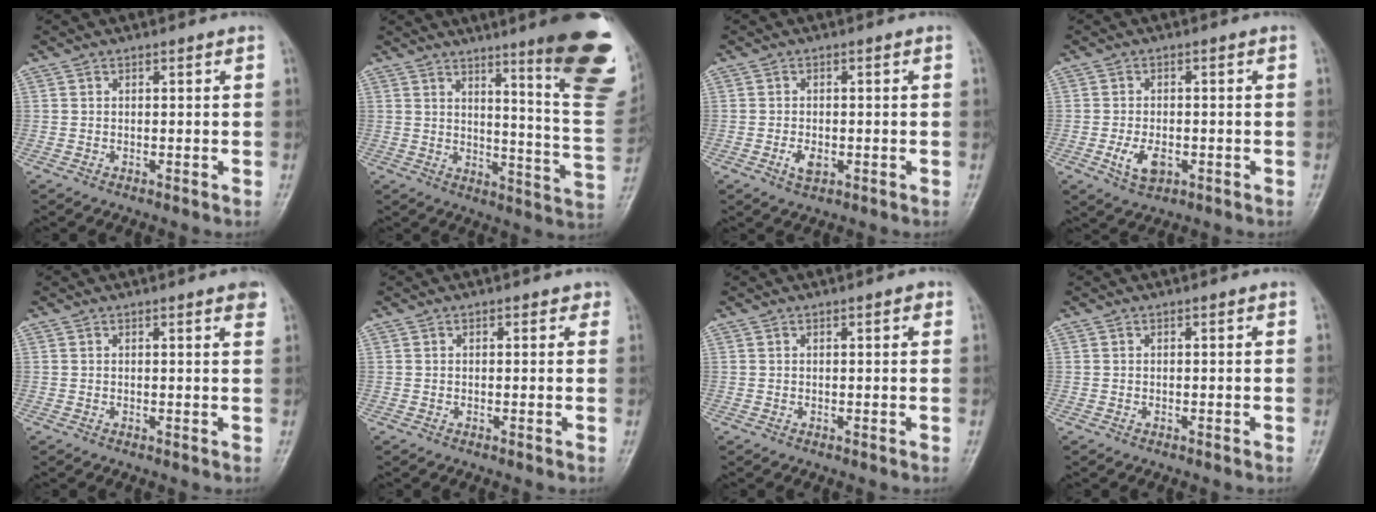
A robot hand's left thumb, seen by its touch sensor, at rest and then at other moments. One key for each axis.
{"total": 21.8, "fx": 11.9, "fy": 3.0, "fz": 18.0, "tx": -0.198, "ty": -0.070, "tz": 0.153}
{"total": 2.8, "fx": -0.9, "fy": 1.7, "fz": 2.1, "tx": -0.038, "ty": 0.000, "tz": -0.016}
{"total": 4.8, "fx": -1.6, "fy": 2.8, "fz": 3.6, "tx": -0.066, "ty": 0.000, "tz": -0.025}
{"total": 2.2, "fx": 1.4, "fy": 0.3, "fz": 1.7, "tx": -0.019, "ty": -0.003, "tz": 0.013}
{"total": 1.3, "fx": 0.7, "fy": 0.9, "fz": 0.7, "tx": 0.004, "ty": 0.000, "tz": 0.003}
{"total": 1.3, "fx": 0.6, "fy": 0.5, "fz": 1.1, "tx": -0.012, "ty": 0.001, "tz": 0.006}
{"total": 0.0}